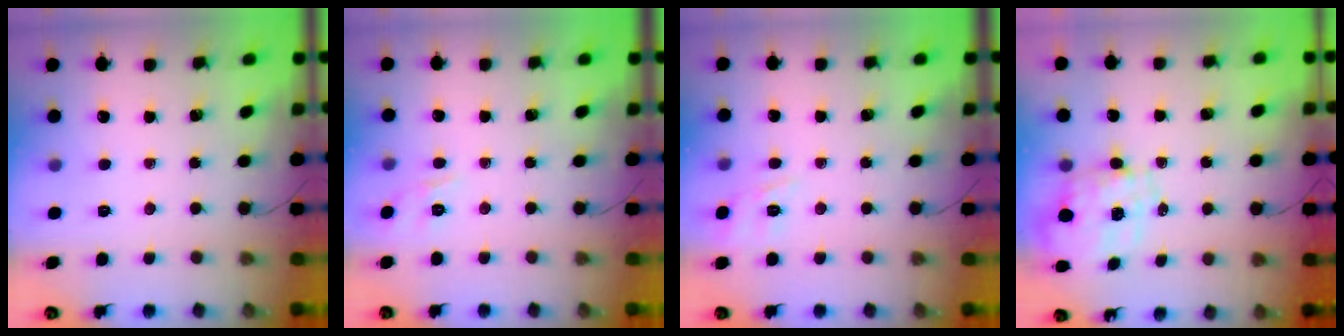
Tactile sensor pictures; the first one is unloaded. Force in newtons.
{"total": 4.8, "press": 4.6, "slide": 1.5}
{"total": 2.7, "press": 2.1, "slide": 1.7}
{"total": 2.1, "press": 1.8, "slide": 1.1}